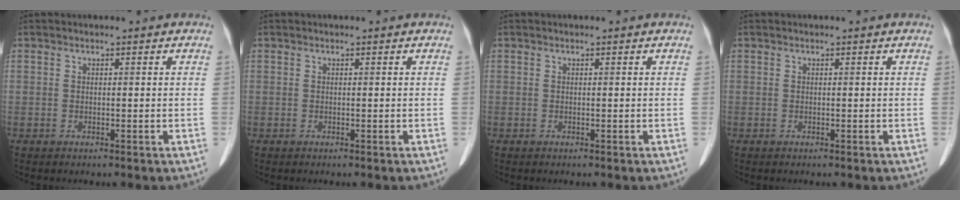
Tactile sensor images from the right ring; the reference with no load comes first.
{"total": 0.0}
{"total": 0.0}
{"total": 0.0}